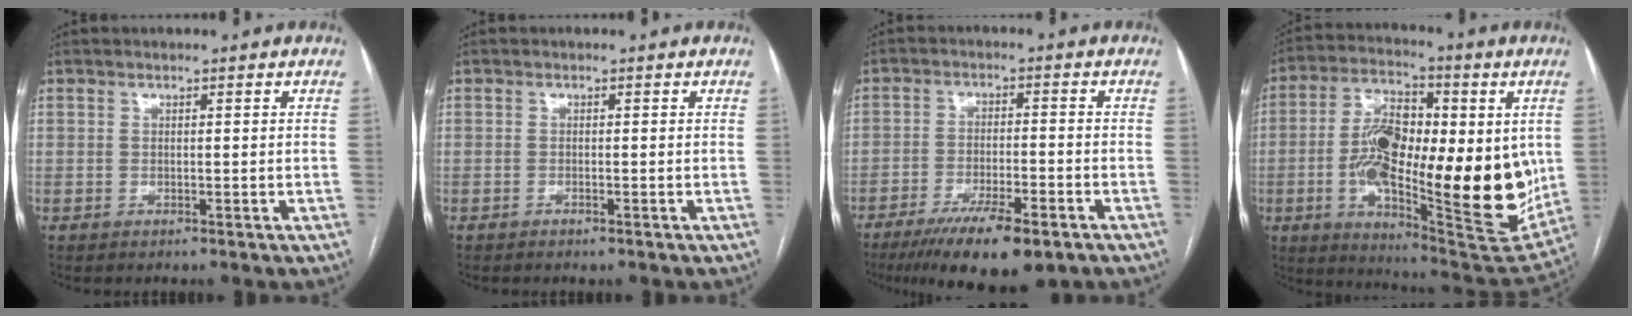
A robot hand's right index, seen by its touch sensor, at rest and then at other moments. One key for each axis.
{"total": 0.6, "fx": -0.5, "fy": 0.1, "fz": 0.3, "tx": -0.010, "ty": -0.002, "tz": -0.007}
{"total": 12.0, "fx": -8.1, "fy": 2.6, "fz": 8.5, "tx": -0.137, "ty": -0.022, "tz": -0.127}
{"total": 25.5, "fx": -0.7, "fy": 8.5, "fz": 24.0, "tx": -0.362, "ty": -0.011, "tz": -0.002}